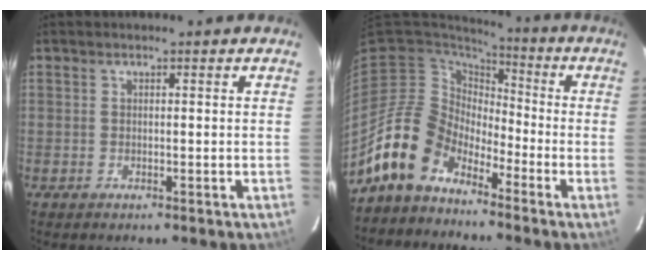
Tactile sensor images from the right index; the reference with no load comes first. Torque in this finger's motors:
{"motor_torque": [0.81, -1.00, 0.06, -0.15]}